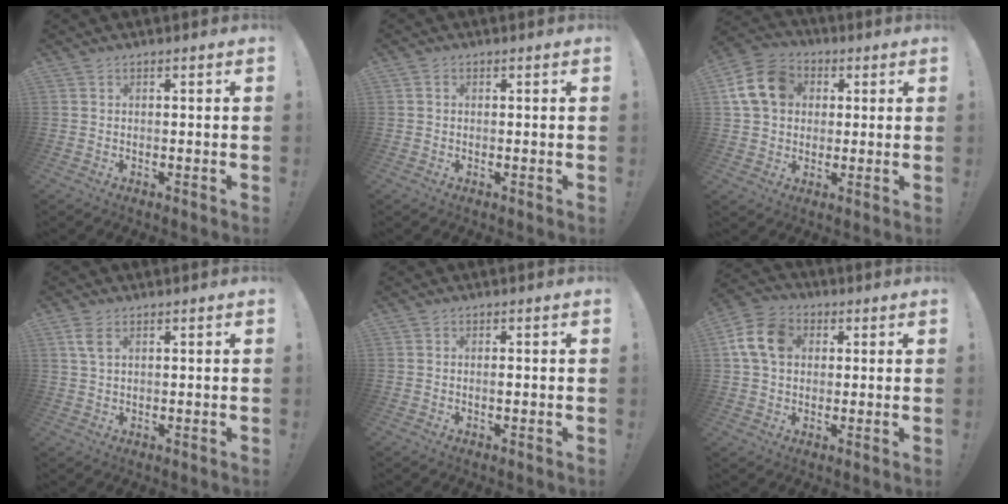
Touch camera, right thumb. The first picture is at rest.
{"total": 0.7, "force": [-0.1, 0.7, 0.2], "torque": [-0.004, 0.004, -0.002]}
{"total": 14.5, "force": [3.7, 11.7, 7.7], "torque": [-0.121, 0.006, 0.079]}
{"total": 3.7, "force": [1.6, 1.8, 2.8], "torque": [-0.051, 0.000, 0.028]}
{"total": 0.7, "force": [-0.3, 0.2, 0.5], "torque": [-0.006, -0.001, -0.007]}
{"total": 12.2, "force": [2.9, 9.3, 7.3], "torque": [-0.135, 0.011, 0.060]}